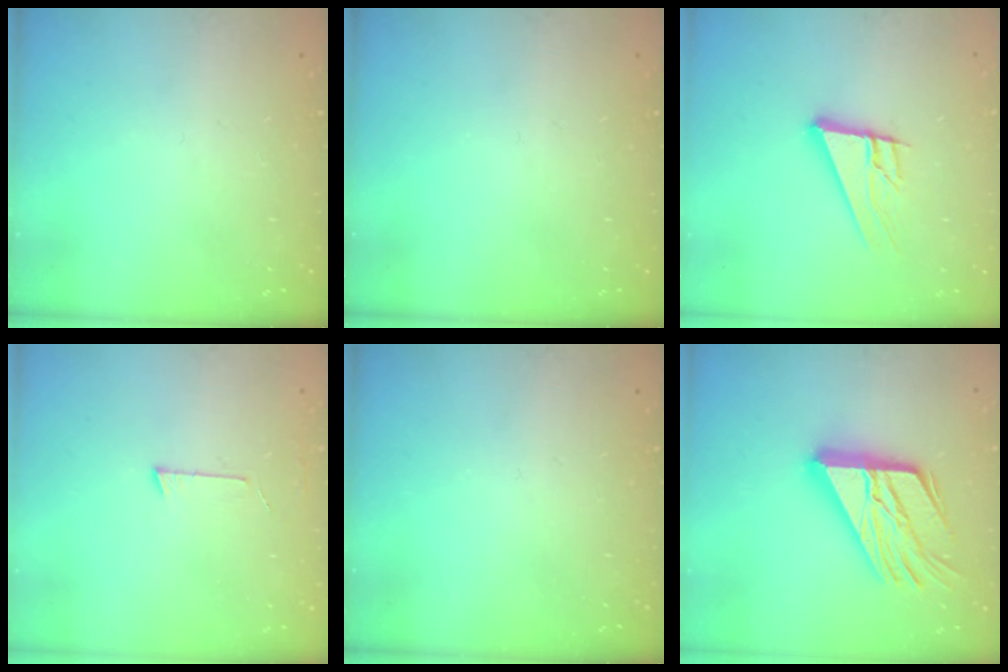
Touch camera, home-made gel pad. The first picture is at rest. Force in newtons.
{"total": 0.0}
{"total": 11.4, "press": 11.3, "slide": 2.0}
{"total": 2.7, "press": 2.7, "slide": 0.2}
{"total": 0.0}
{"total": 21.7, "press": 21.6, "slide": 2.2}